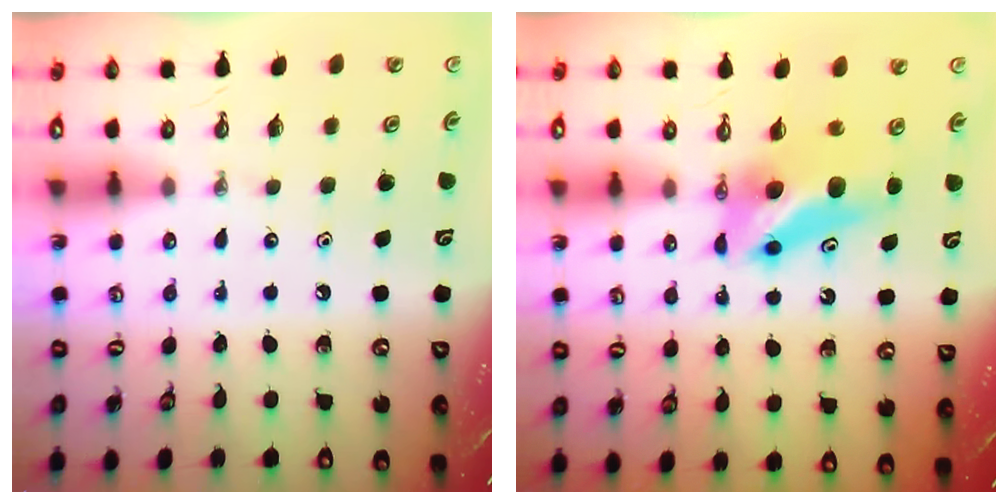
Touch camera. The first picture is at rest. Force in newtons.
{"total": 7.0, "press": 7.0, "slide": 0.6}